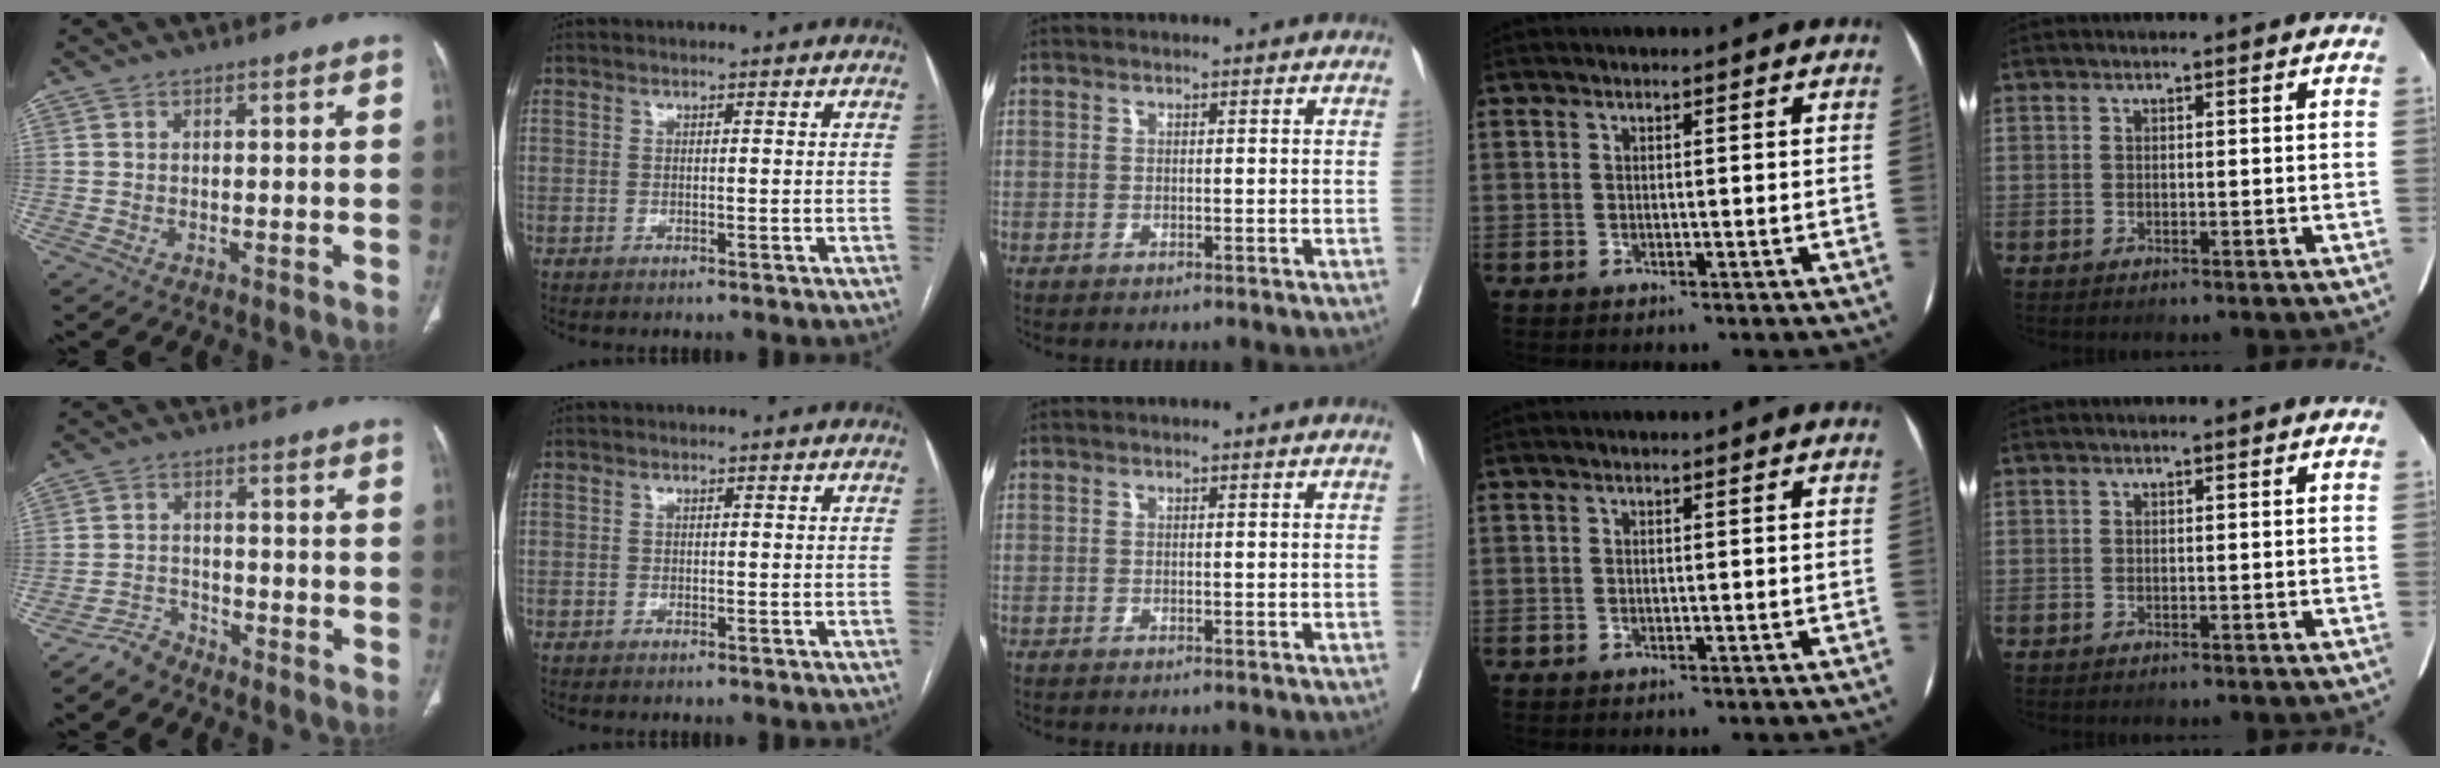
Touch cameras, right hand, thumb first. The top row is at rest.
{"thumb": {"total": 3.4, "force": [-3.2, 1.2, -0.3], "torque": [0.010, 0.014, -0.064]}}